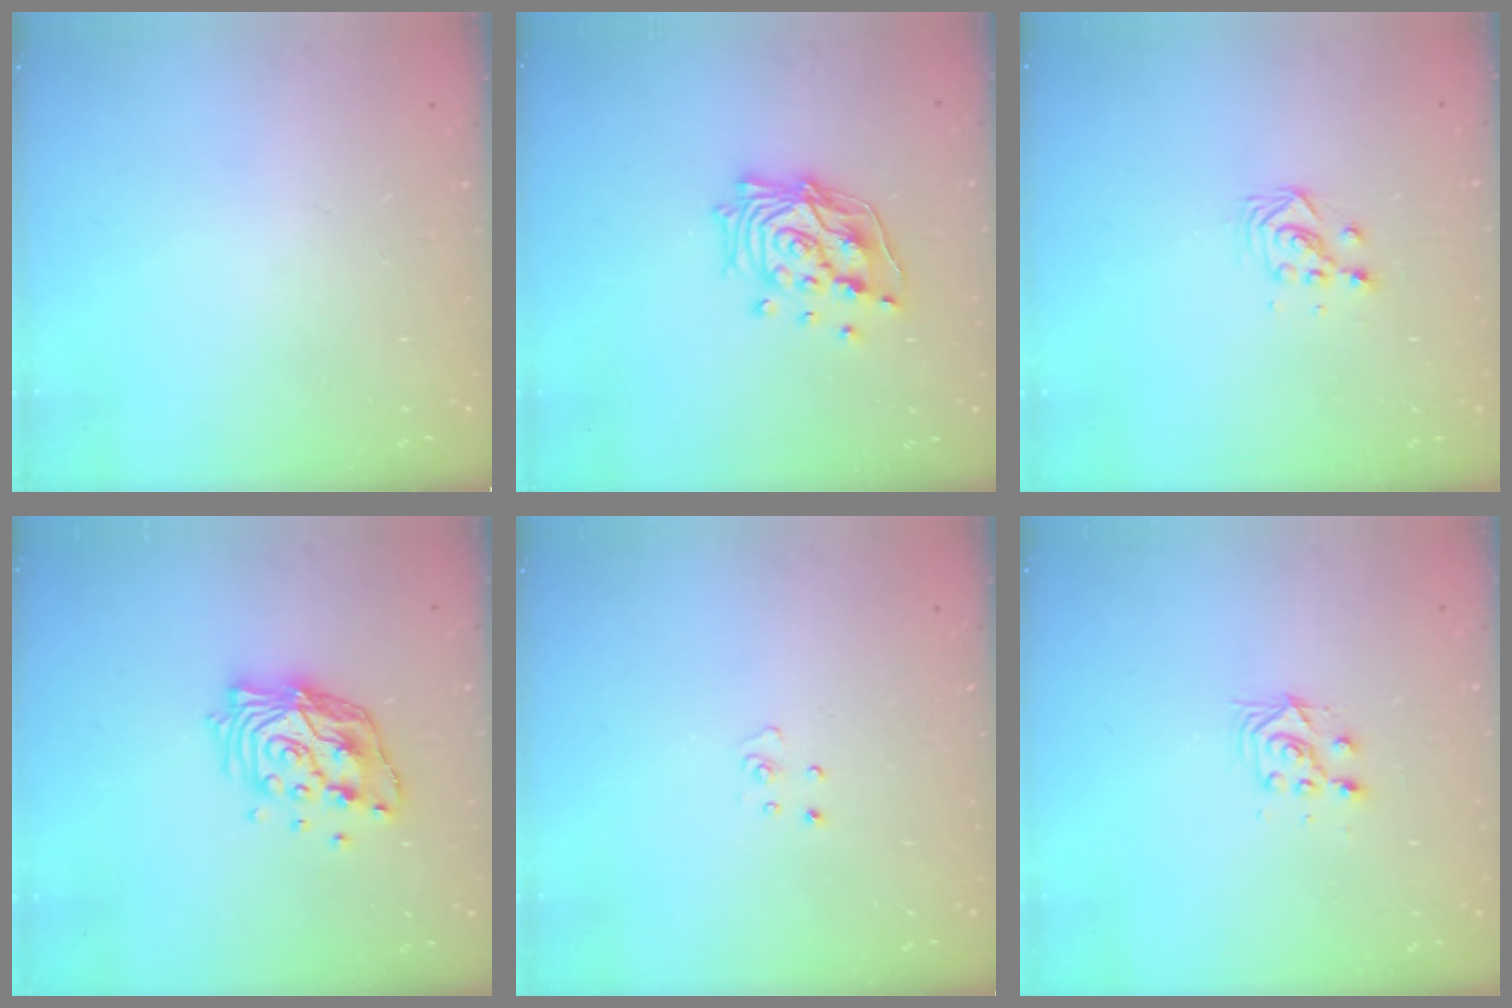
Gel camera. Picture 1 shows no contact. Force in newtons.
{"total": 15.4, "press": 15.2, "slide": 1.9}
{"total": 3.3, "press": 3.3, "slide": 0.2}
{"total": 14.3, "press": 14.2, "slide": 1.4}
{"total": 3.0, "press": 3.0, "slide": 0.3}
{"total": 7.0, "press": 7.0, "slide": 0.7}